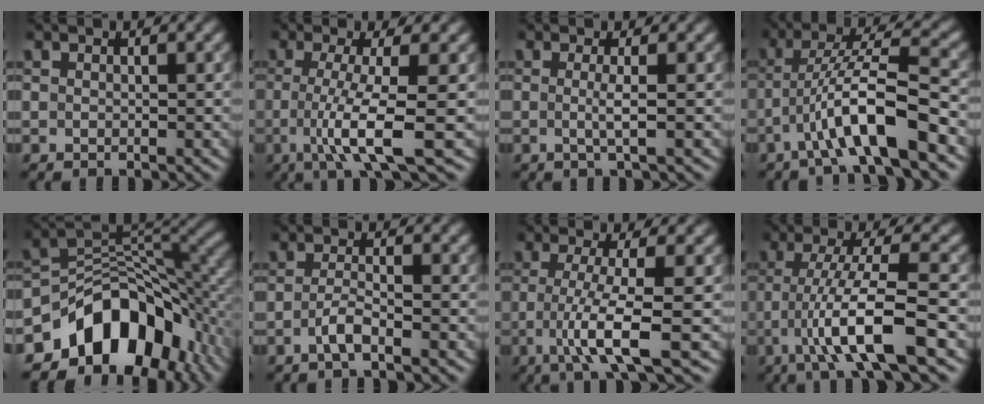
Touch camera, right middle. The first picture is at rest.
{"total": 6.3, "force": [-1.1, 1.2, 6.1], "torque": [-0.108, -0.011, -0.020]}
{"total": 1.9, "force": [-0.1, 0.4, 1.8], "torque": [-0.034, -0.004, -0.007]}
{"total": 7.3, "force": [-3.3, 1.1, 6.4], "torque": [-0.111, 0.020, -0.061]}
{"total": 11.0, "force": [-6.1, 7.1, 5.9], "torque": [-0.074, 0.001, -0.111]}
{"total": 1.9, "force": [-1.0, 0.4, 1.6], "torque": [-0.031, 0.003, -0.024]}
{"total": 5.7, "force": [-1.2, 1.0, 5.5], "torque": [-0.099, -0.010, -0.026]}
{"total": 7.4, "force": [-2.4, 1.1, 6.9], "torque": [-0.117, 0.003, -0.050]}